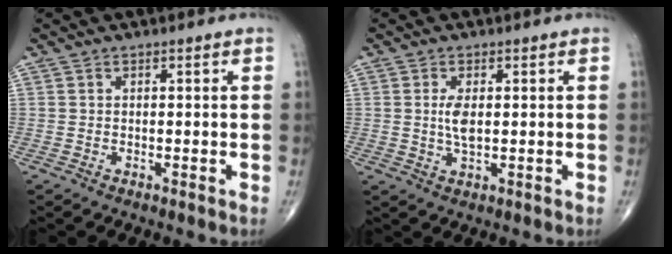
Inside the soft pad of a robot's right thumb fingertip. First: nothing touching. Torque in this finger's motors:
{"motor_torque": [-0.58, 0.51, 0.54, 0.01, 0.12]}